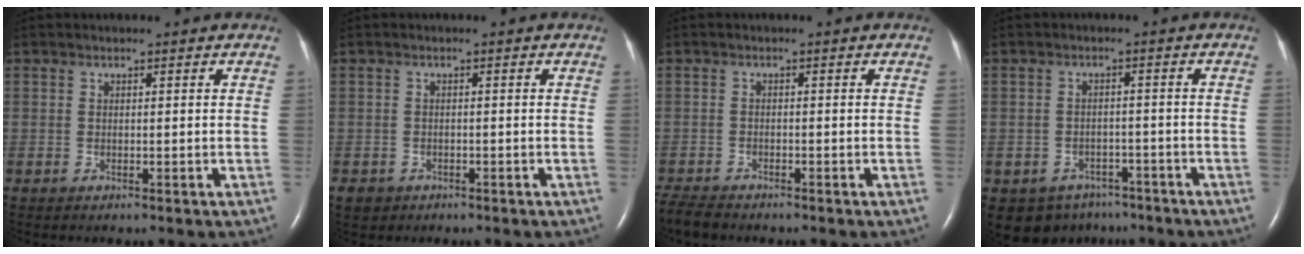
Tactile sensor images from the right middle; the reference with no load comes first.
{"total": 2.2, "force": [-1.3, 1.7, 0.3], "torque": [-0.011, 0.003, -0.019]}
{"total": 4.2, "force": [-3.9, 0.9, 1.4], "torque": [-0.029, -0.014, -0.068]}
{"total": 7.6, "force": [-5.3, 5.3, 1.3], "torque": [-0.022, 0.011, -0.067]}